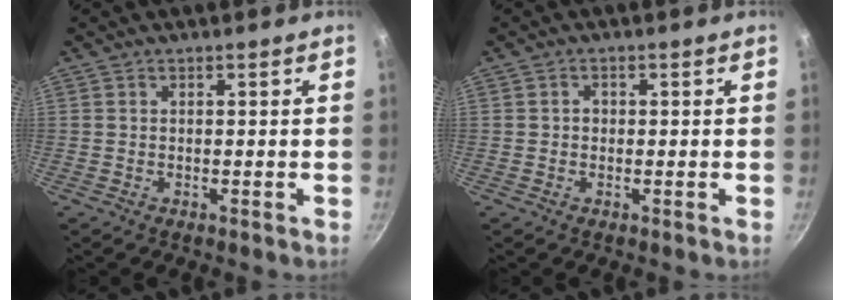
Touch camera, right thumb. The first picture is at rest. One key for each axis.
{"total": 1.2, "fx": 0.0, "fy": 1.1, "fz": 0.6, "tx": -0.003, "ty": 0.004, "tz": -0.003}